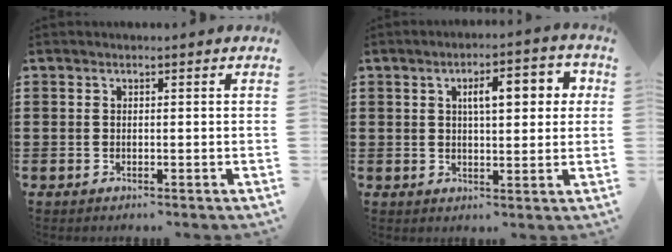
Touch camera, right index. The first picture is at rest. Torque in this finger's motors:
{"motor_torque": [0.70, -0.50, 0.43, 0.14]}